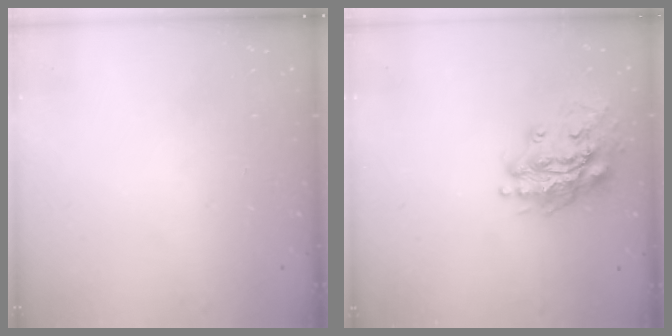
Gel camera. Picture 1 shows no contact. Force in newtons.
{"total": 18.0, "press": 17.8, "slide": 2.5}